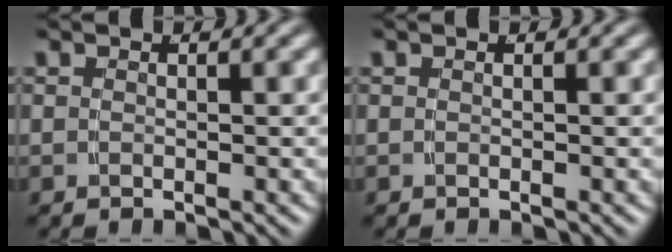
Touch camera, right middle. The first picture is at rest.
{"total": 0.0}